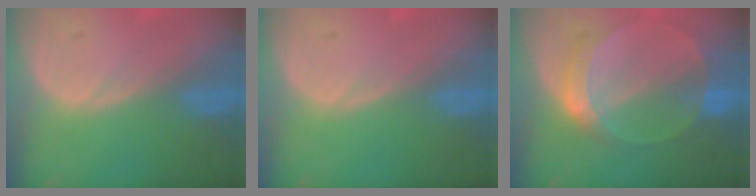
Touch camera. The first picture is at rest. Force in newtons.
{"total": 0.0}
{"total": 6.1, "press": 5.6, "slide": 2.4}